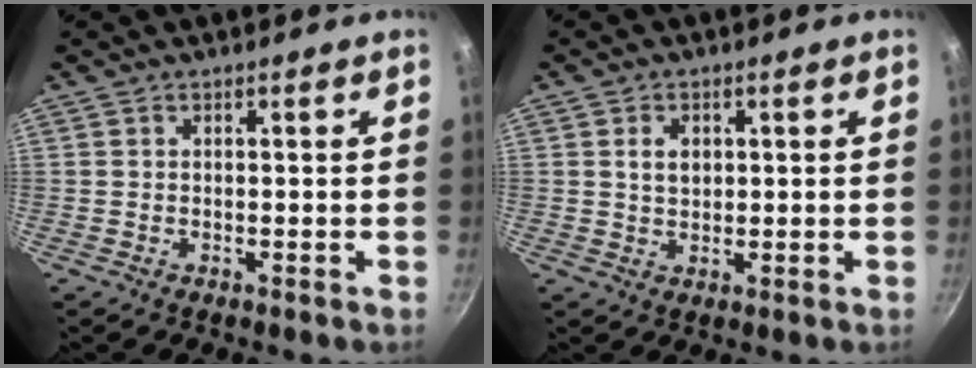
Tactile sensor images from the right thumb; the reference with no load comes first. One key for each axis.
{"total": 3.6, "fx": 0.9, "fy": 2.6, "fz": 2.3, "tx": -0.028, "ty": 0.000, "tz": 0.016}